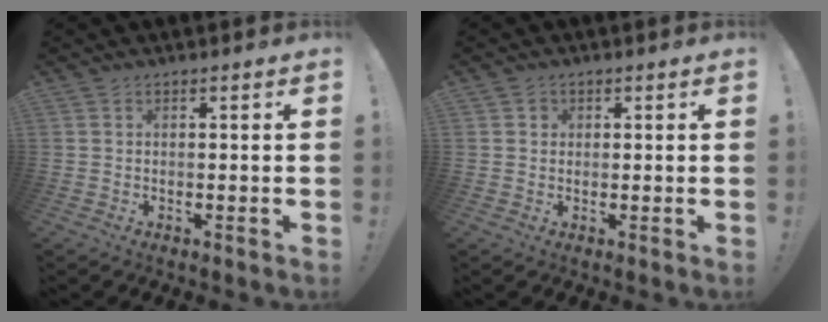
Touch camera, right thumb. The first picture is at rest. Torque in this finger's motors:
{"motor_torque": [0.38, -0.49, -0.14, -0.40, -0.04]}